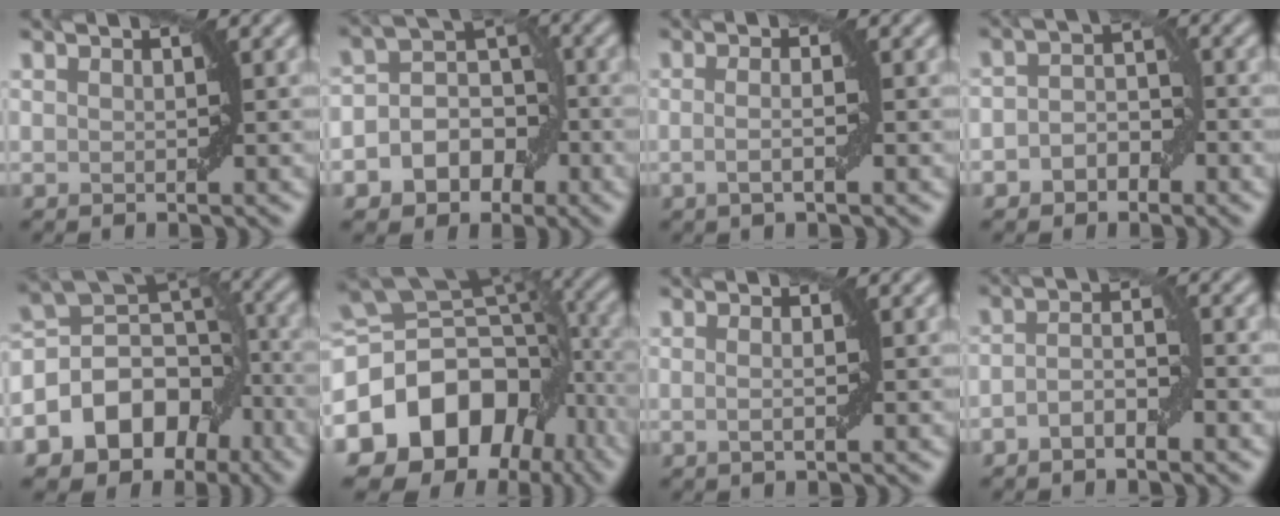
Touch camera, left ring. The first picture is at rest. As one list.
[{"total": 6.1, "force": [-2.2, 4.9, 3.0], "torque": [-0.018, 0.010, -0.058]}, {"total": 2.3, "force": [-0.3, 0.6, 2.2], "torque": [-0.034, -0.001, -0.013]}, {"total": 3.0, "force": [-1.3, 2.1, 1.7], "torque": [-0.024, 0.009, -0.025]}, {"total": 9.8, "force": [-4.6, 7.2, 4.8], "torque": [-0.076, 0.007, -0.086]}, {"total": 14.5, "force": [-5.6, 10.8, 7.9], "torque": [-0.155, -0.007, -0.096]}, {"total": 1.2, "force": [-0.1, 0.2, 1.2], "torque": [-0.018, -0.004, -0.006]}, {"total": 2.9, "force": [-1.3, 1.2, 2.3], "torque": [-0.042, 0.007, -0.027]}]